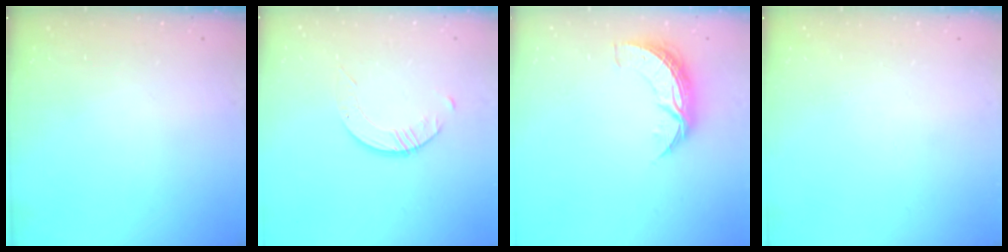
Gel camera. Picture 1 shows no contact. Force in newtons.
{"total": 3.7, "press": 3.7, "slide": 0.4}
{"total": 8.3, "press": 8.3, "slide": 0.5}
{"total": 0.0}